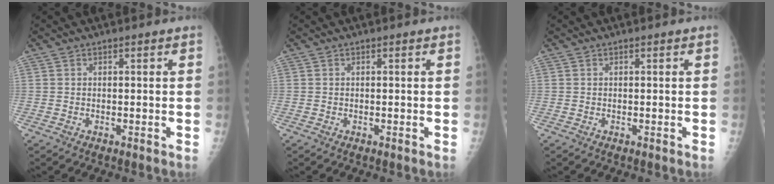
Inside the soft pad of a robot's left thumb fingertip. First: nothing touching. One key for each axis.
{"total": 0.0}
{"total": 0.0}